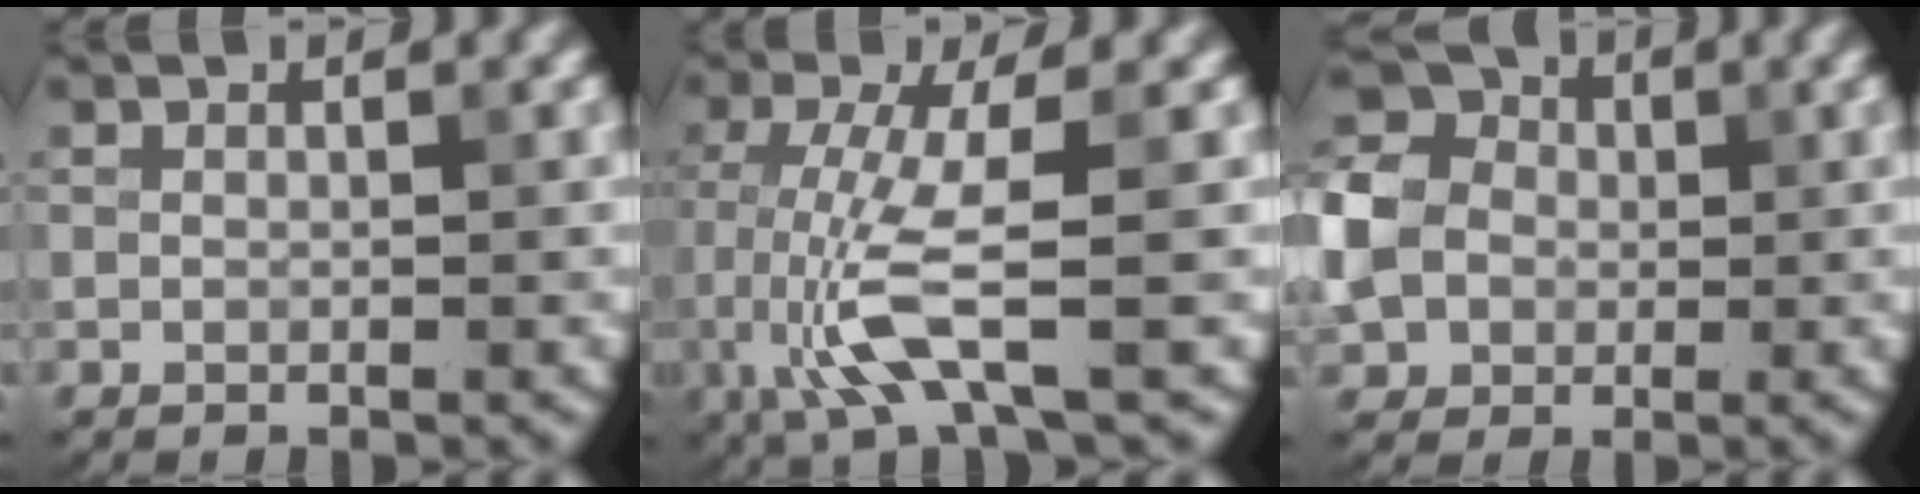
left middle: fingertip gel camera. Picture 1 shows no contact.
{"total": 6.0, "force": [-1.4, 1.1, 5.8], "torque": [-0.135, -0.010, -0.025]}
{"total": 8.1, "force": [-0.6, 6.8, 4.3], "torque": [-0.104, 0.002, -0.025]}